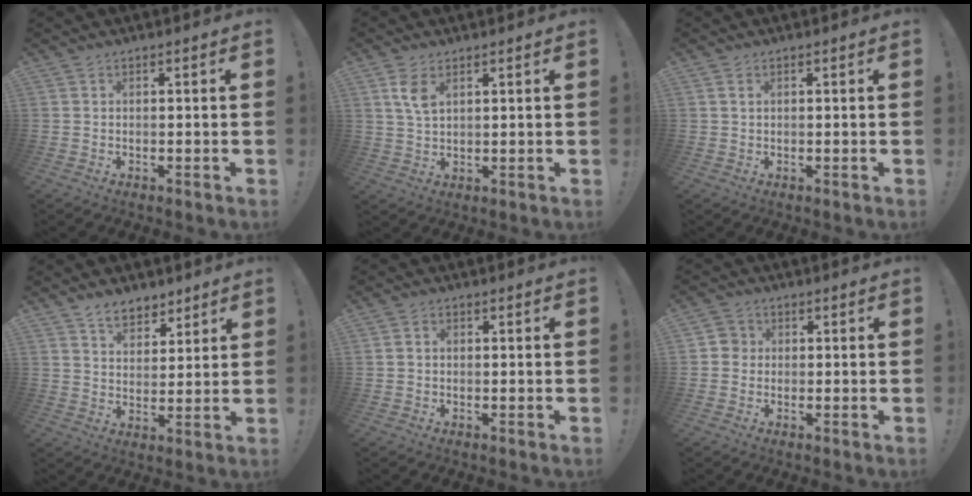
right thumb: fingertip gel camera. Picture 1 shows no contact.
{"total": 5.4, "force": [2.5, 2.6, 3.9], "torque": [-0.065, -0.009, 0.045]}
{"total": 0.9, "force": [0.4, 0.4, 0.7], "torque": [-0.006, -0.002, 0.005]}
{"total": 7.4, "force": [5.6, 4.3, 2.2], "torque": [-0.036, -0.034, 0.107]}
{"total": 1.2, "force": [-0.2, 1.0, 0.7], "torque": [-0.004, 0.002, -0.004]}
{"total": 3.3, "force": [-0.4, 3.1, 0.9], "torque": [-0.012, 0.009, -0.007]}